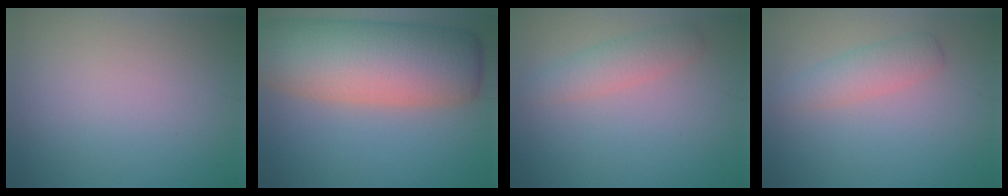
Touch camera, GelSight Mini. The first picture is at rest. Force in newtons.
{"total": 12.8, "press": 12.8, "slide": 0.9}
{"total": 2.4, "press": 2.3, "slide": 0.1}
{"total": 2.5, "press": 2.5, "slide": 0.0}